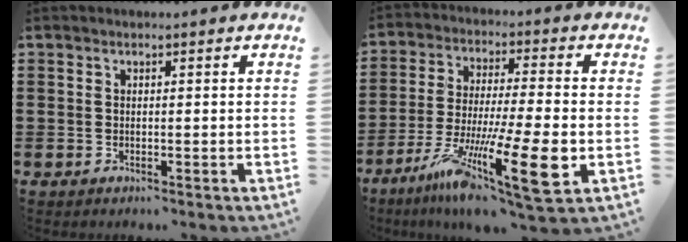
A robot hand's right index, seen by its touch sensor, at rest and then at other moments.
{"total": 17.0, "force": [-7.1, 3.4, 15.1], "torque": [-0.291, -0.003, -0.114]}